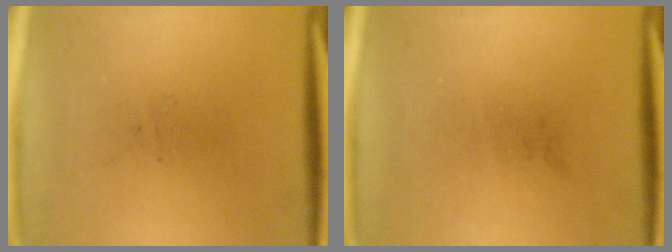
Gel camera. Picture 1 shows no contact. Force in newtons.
{"total": 0.0}